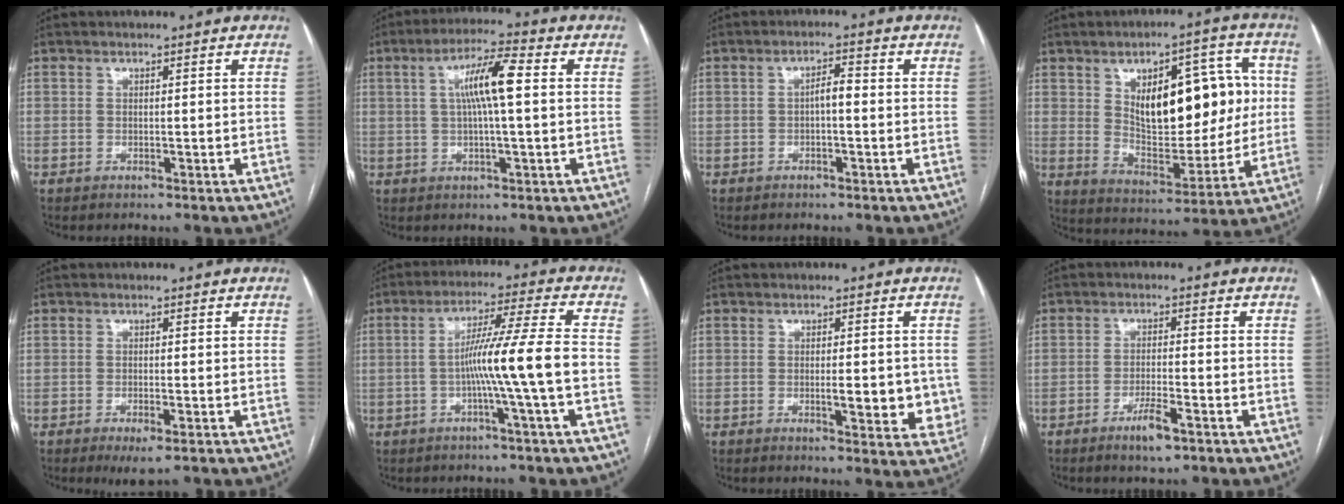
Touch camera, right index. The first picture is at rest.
{"total": 8.0, "force": [1.4, 0.6, 7.8], "torque": [-0.146, 0.015, 0.022]}
{"total": 2.3, "force": [-0.2, 0.7, 2.2], "torque": [-0.037, 0.008, -0.003]}
{"total": 16.8, "force": [3.5, 7.8, 14.5], "torque": [-0.209, 0.025, 0.065]}
{"total": 2.9, "force": [-1.5, 0.6, 2.4], "torque": [-0.034, -0.006, -0.019]}
{"total": 9.4, "force": [-1.9, -1.9, 9.0], "torque": [-0.157, 0.011, -0.034]}
{"total": 6.5, "force": [-0.7, 2.1, 6.1], "torque": [-0.070, -0.008, -0.008]}
{"total": 4.0, "force": [-2.5, 0.5, 3.1], "torque": [-0.061, -0.004, -0.042]}